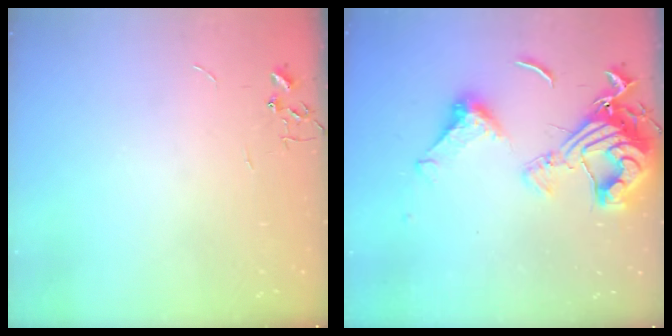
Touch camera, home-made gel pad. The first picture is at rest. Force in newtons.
{"total": 17.8, "press": 17.7, "slide": 1.9}